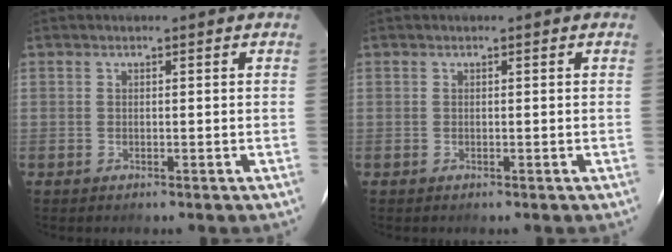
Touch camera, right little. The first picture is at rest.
{"total": 0.0}